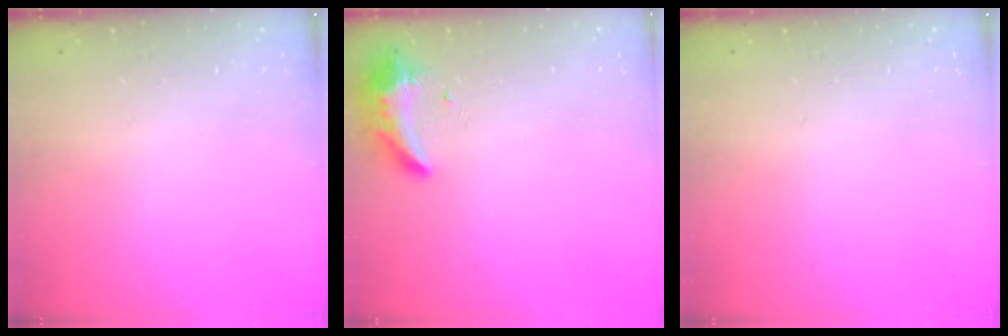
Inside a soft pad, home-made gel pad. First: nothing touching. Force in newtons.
{"total": 8.6, "press": 8.6, "slide": 1.1}
{"total": 0.0}